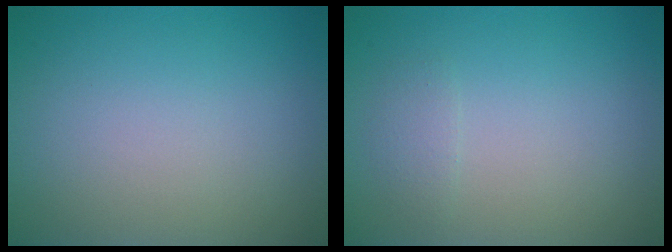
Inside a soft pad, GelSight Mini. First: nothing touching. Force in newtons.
{"total": 0.9, "press": 0.9, "slide": 0.0}